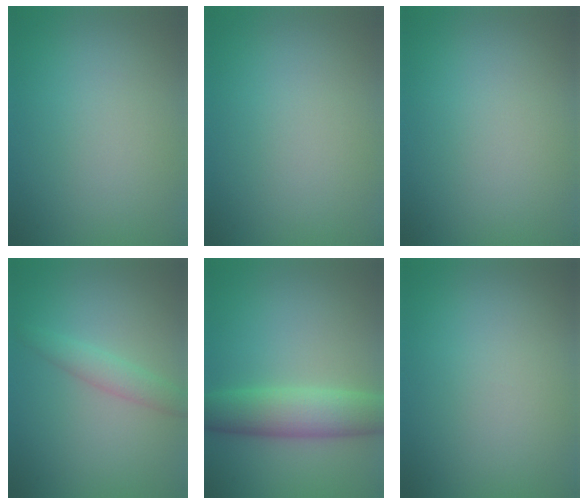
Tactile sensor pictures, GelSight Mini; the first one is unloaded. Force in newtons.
{"total": 0.0}
{"total": 0.0}
{"total": 2.0, "press": 2.0, "slide": 0.0}
{"total": 5.4, "press": 5.4, "slide": 0.2}
{"total": 0.0}